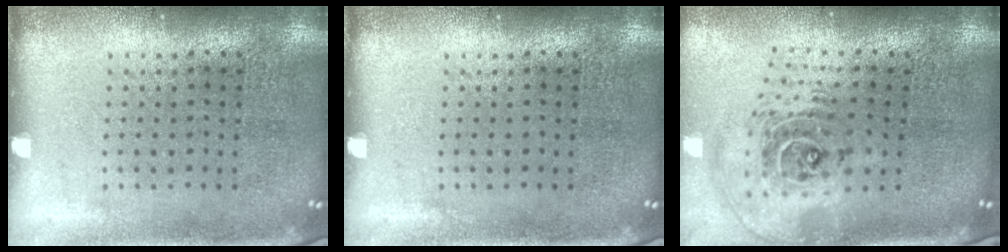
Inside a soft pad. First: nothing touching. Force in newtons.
{"total": 0.0}
{"total": 2.5, "press": 1.8, "slide": 1.7}